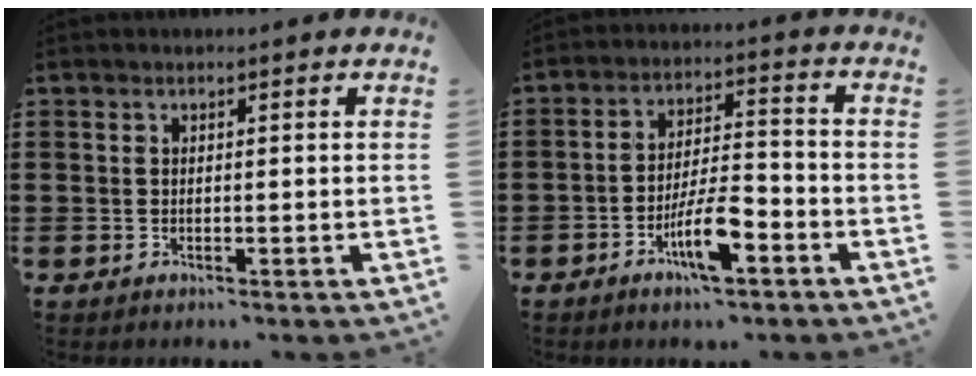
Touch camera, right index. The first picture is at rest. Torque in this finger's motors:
{"motor_torque": [2.14, 0.00, 0.58, 0.16]}